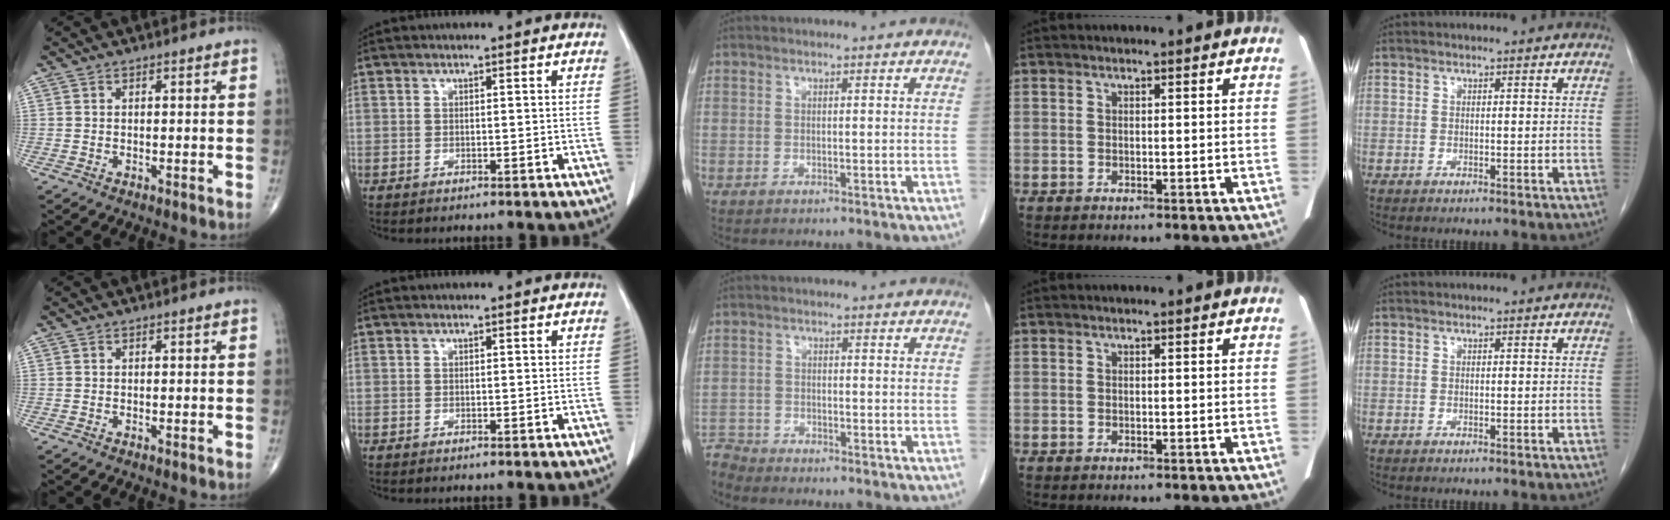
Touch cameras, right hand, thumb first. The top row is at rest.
{"middle": {"total": 3.7, "force": [-3.7, 0.4, -0.7], "torque": [0.014, -0.012, -0.071]}}